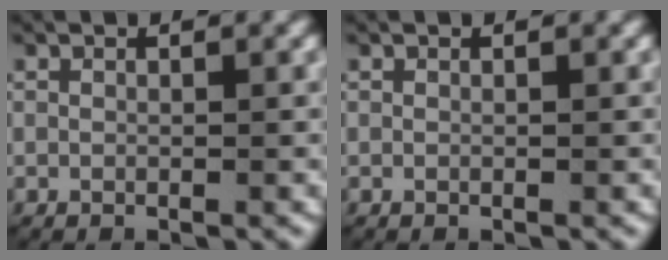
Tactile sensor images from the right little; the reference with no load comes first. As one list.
[{"total": 0.0}]